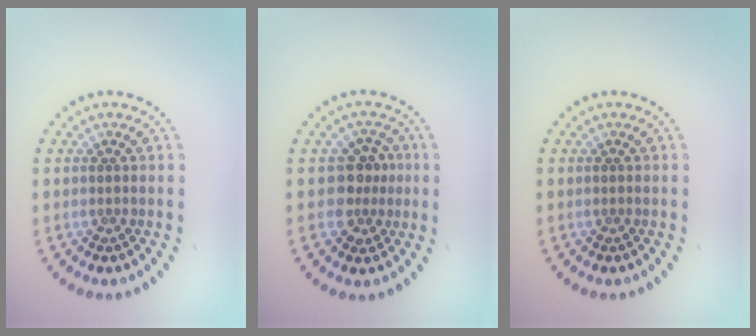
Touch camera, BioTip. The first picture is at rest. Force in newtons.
{"total": 2.8, "press": 2.5, "slide": 1.3}
{"total": 0.0}